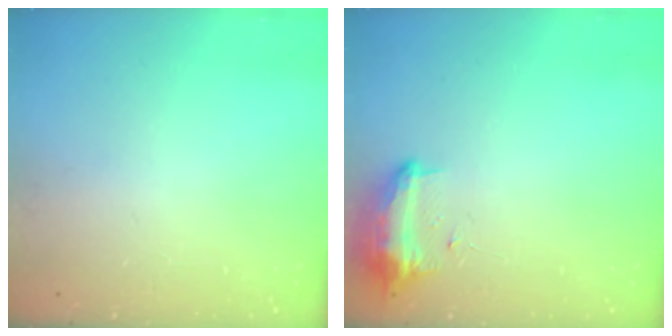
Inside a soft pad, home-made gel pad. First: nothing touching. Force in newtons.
{"total": 10.7, "press": 10.6, "slide": 0.7}